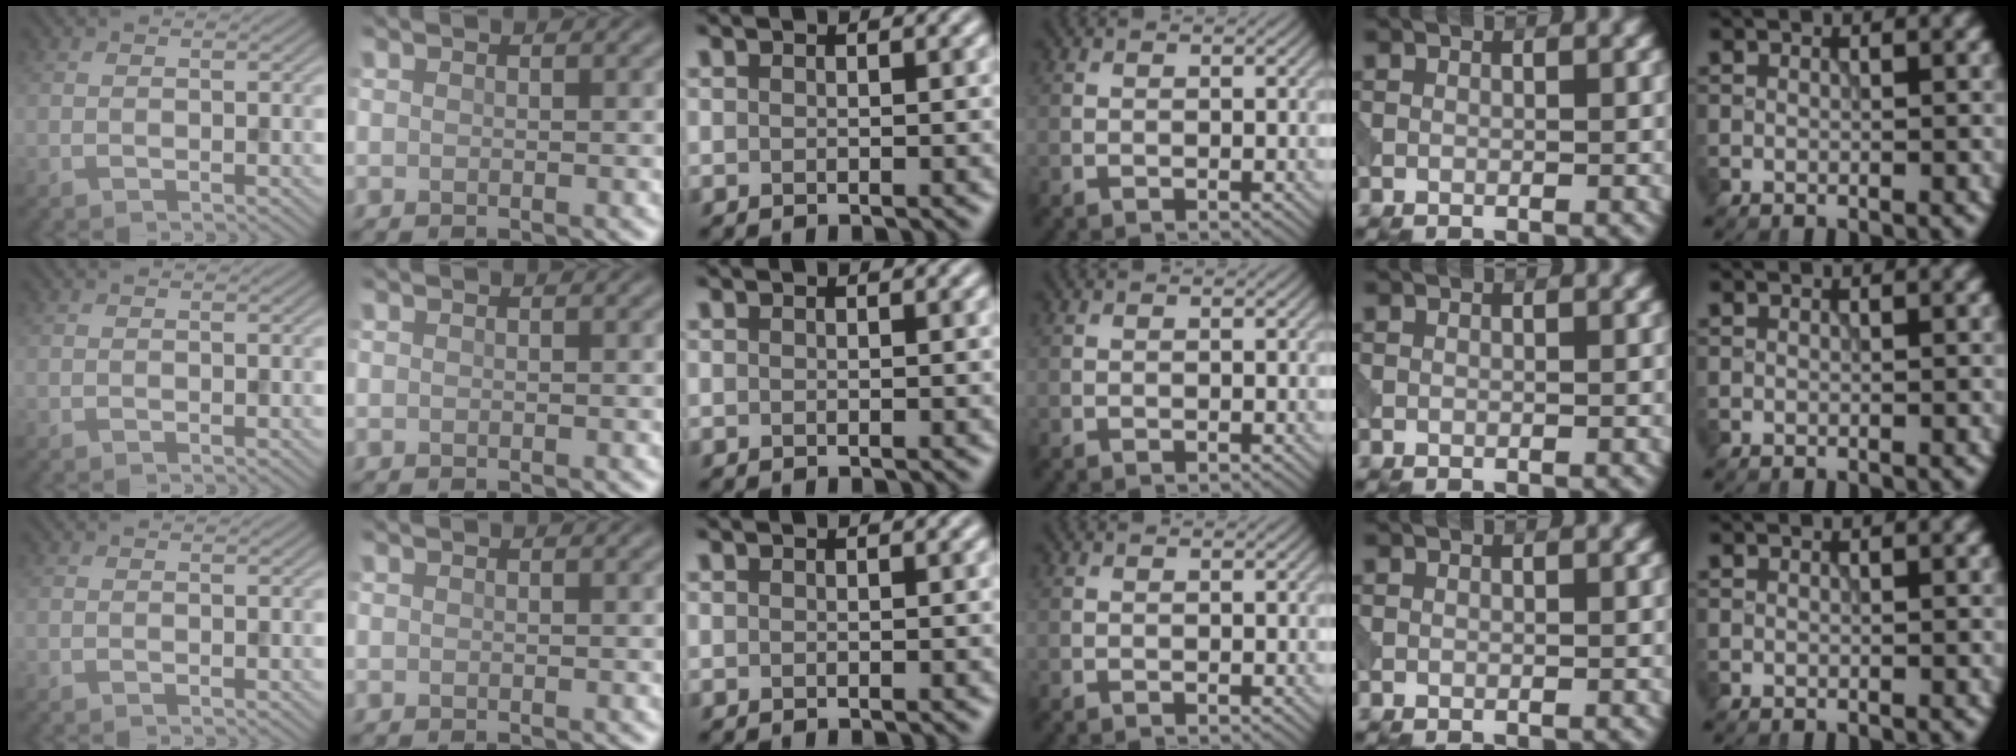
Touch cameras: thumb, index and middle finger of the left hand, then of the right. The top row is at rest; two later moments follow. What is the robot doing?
{"motion": "pour", "object": "beaker"}